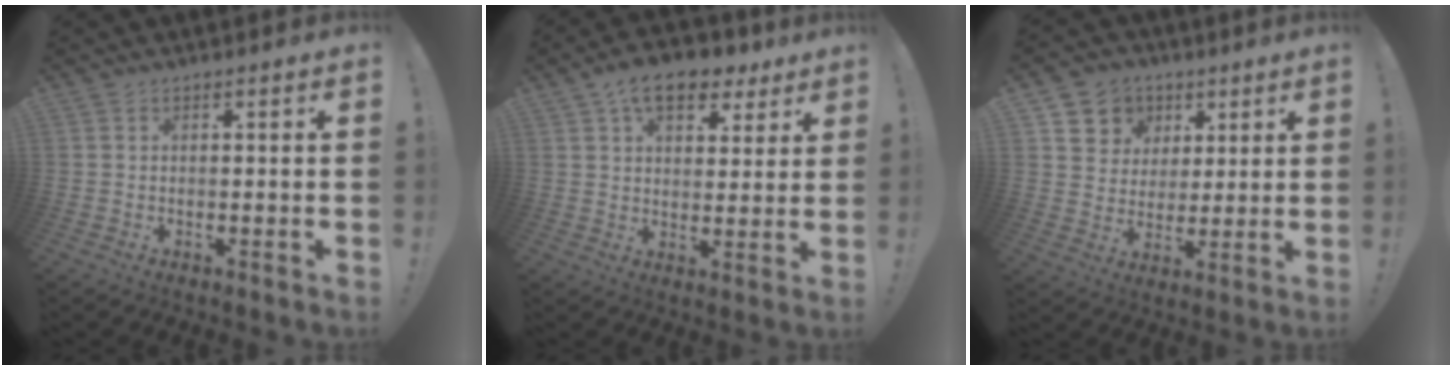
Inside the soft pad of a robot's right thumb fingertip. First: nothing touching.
{"total": 12.3, "force": [6.9, 7.2, 7.3], "torque": [-0.102, -0.030, 0.124]}
{"total": 9.0, "force": [3.6, 8.1, 1.6], "torque": [-0.021, -0.022, 0.075]}